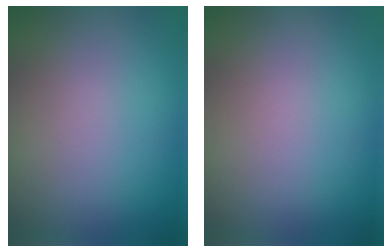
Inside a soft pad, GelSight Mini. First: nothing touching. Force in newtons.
{"total": 0.0}